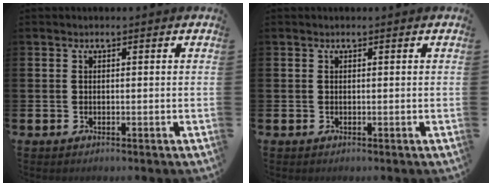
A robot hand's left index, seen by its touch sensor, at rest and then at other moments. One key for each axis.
{"total": 0.0}